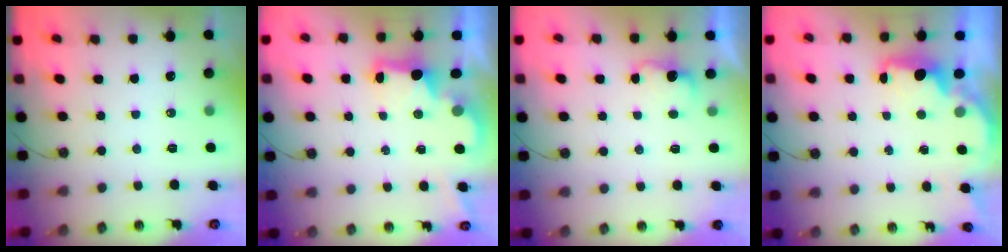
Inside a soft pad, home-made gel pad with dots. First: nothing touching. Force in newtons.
{"total": 2.3, "press": 2.2, "slide": 0.8}
{"total": 3.6, "press": 3.4, "slide": 1.0}
{"total": 2.1, "press": 2.0, "slide": 0.5}